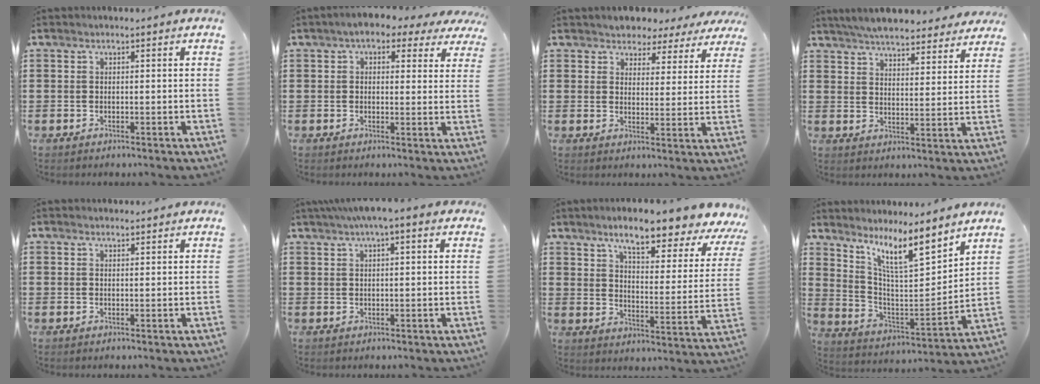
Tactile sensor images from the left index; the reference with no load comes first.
{"total": 4.0, "force": [2.8, 1.7, 2.3], "torque": [-0.048, 0.000, 0.045]}
{"total": 3.6, "force": [3.3, 1.5, -0.2], "torque": [-0.020, -0.013, 0.056]}
{"total": 5.8, "force": [5.6, 0.2, 1.4], "torque": [-0.050, -0.024, 0.102]}
{"total": 0.8, "force": [0.7, 0.2, 0.1], "torque": [-0.004, 0.000, 0.014]}
{"total": 3.3, "force": [1.7, 0.6, 2.7], "torque": [-0.055, 0.005, 0.031]}
{"total": 8.8, "force": [7.3, 0.9, 4.8], "torque": [-0.100, -0.046, 0.115]}
{"total": 9.9, "force": [7.7, 1.1, 6.2], "torque": [-0.139, -0.044, 0.130]}